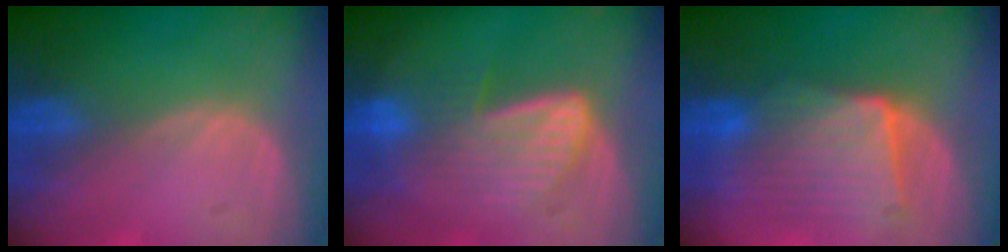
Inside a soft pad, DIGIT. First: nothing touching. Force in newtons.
{"total": 7.4, "press": 7.3, "slide": 1.6}
{"total": 9.3, "press": 8.6, "slide": 3.4}